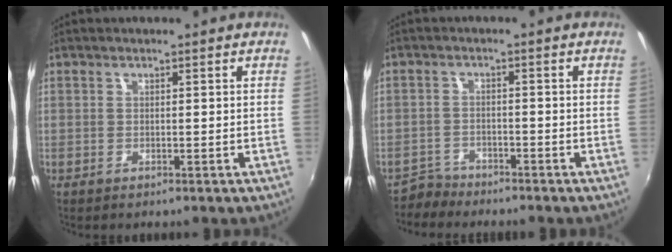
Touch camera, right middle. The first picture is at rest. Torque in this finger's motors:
{"motor_torque": [-0.28, -0.28, -0.03, -0.04]}